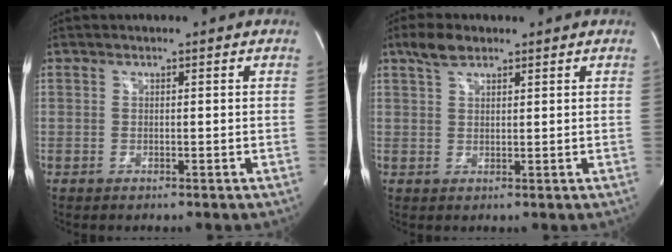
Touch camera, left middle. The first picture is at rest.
{"total": 3.7, "force": [2.7, 1.5, 2.0], "torque": [-0.049, 0.010, 0.054]}